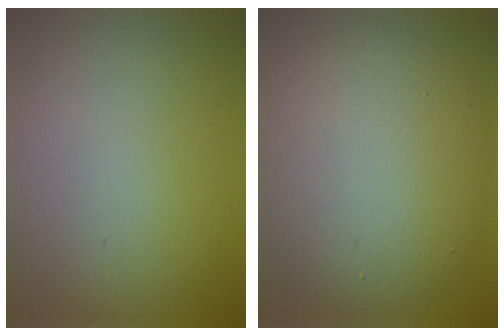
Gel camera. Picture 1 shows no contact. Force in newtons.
{"total": 9.7, "press": 9.7, "slide": 0.4}